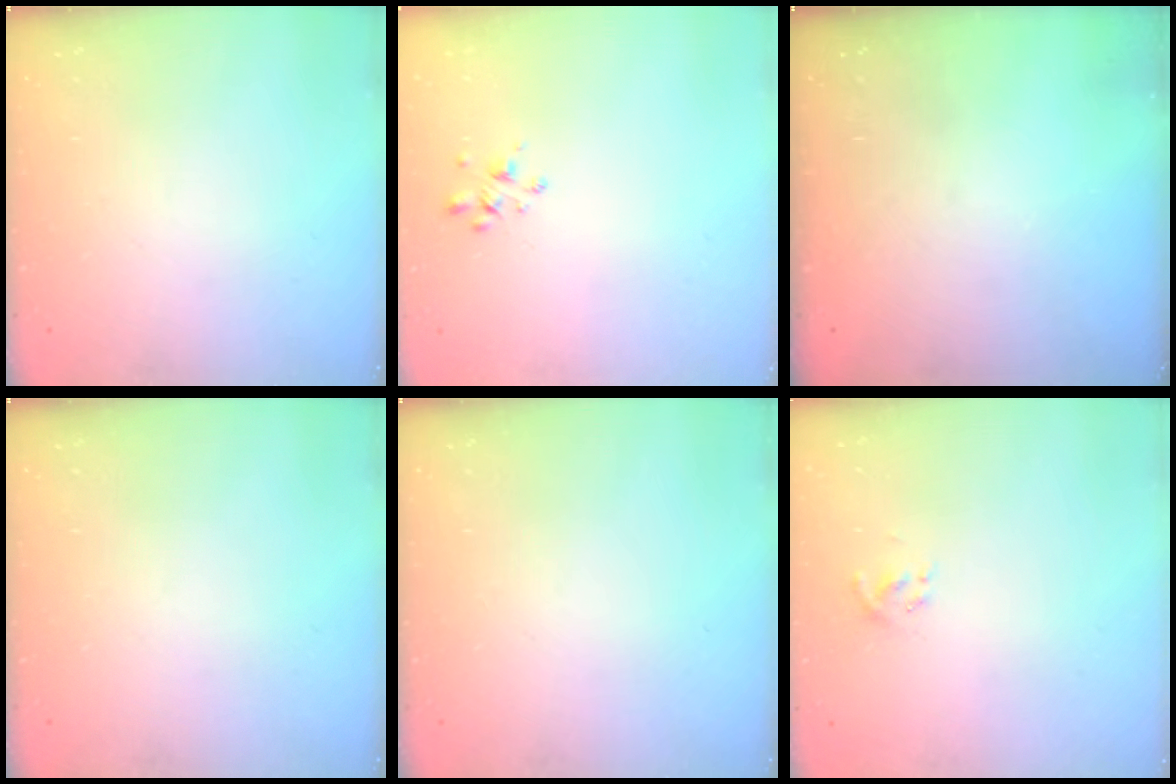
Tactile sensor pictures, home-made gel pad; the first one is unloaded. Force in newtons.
{"total": 2.3, "press": 2.2, "slide": 0.3}
{"total": 0.0}
{"total": 0.0}
{"total": 0.0}
{"total": 2.5, "press": 2.4, "slide": 0.8}